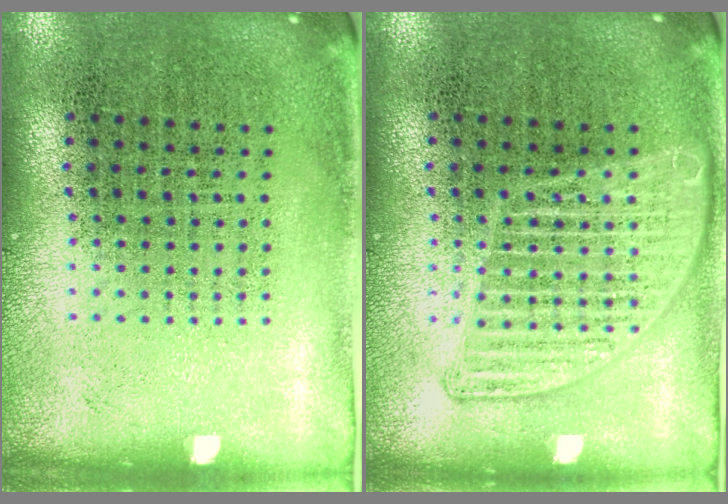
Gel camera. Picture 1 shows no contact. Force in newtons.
{"total": 2.4, "press": 2.3, "slide": 0.3}